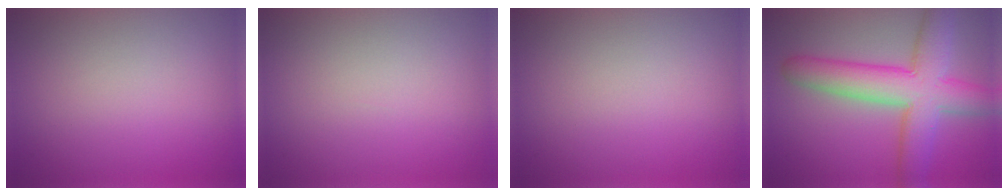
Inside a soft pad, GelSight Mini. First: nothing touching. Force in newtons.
{"total": 0.0}
{"total": 0.0}
{"total": 9.0, "press": 9.0, "slide": 0.5}